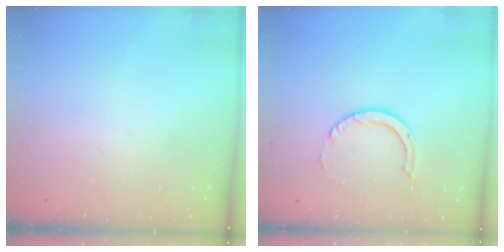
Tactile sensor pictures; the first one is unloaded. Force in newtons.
{"total": 4.6, "press": 4.6, "slide": 0.3}